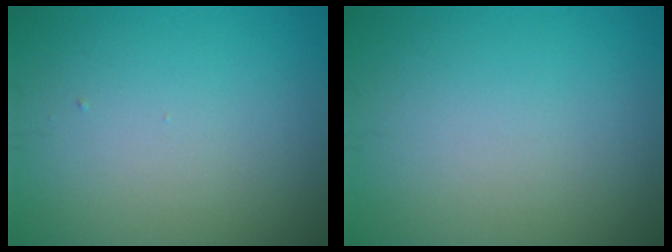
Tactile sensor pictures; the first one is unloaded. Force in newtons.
{"total": 0.0}